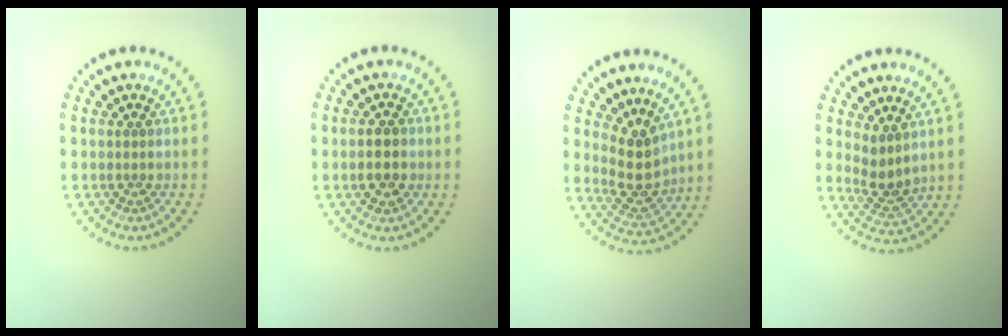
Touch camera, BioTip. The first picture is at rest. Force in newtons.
{"total": 2.5, "press": 2.5, "slide": 0.3}
{"total": 3.2, "press": 2.7, "slide": 1.8}
{"total": 2.6, "press": 2.1, "slide": 1.5}